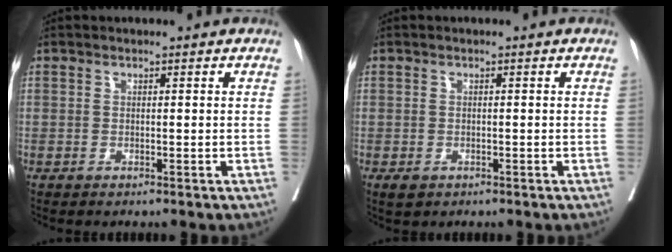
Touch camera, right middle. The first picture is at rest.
{"total": 1.9, "force": [-1.1, 1.1, 1.0], "torque": [-0.019, -0.003, -0.013]}